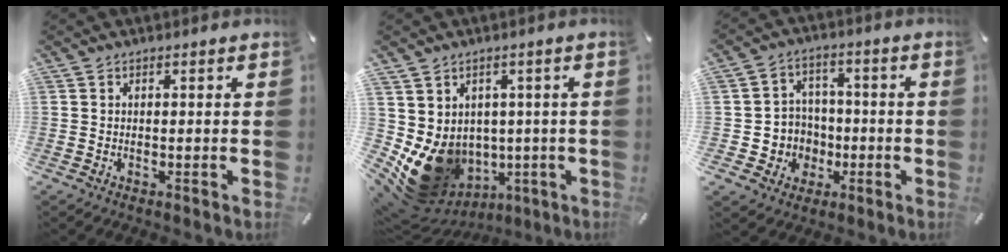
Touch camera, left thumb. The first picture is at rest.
{"total": 13.2, "force": [-1.6, 11.5, 6.2], "torque": [-0.131, -0.020, -0.018]}
{"total": 8.2, "force": [-1.9, 8.0, 0.8], "torque": [-0.019, 0.012, -0.028]}